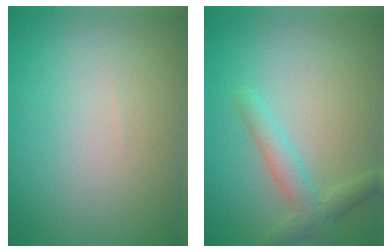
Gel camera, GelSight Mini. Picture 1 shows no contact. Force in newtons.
{"total": 2.8, "press": 2.8, "slide": 0.1}